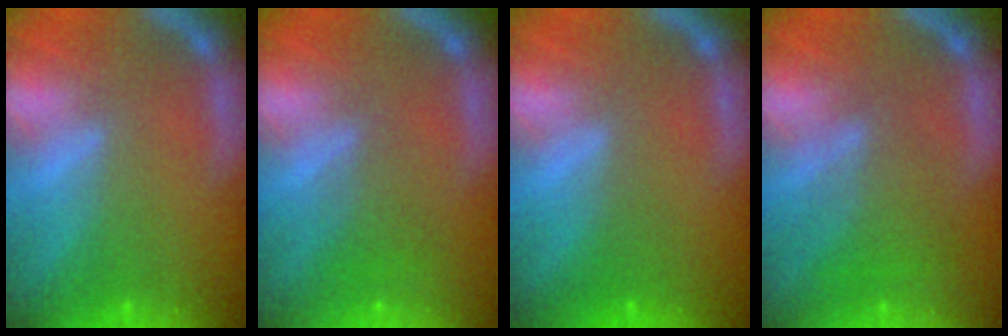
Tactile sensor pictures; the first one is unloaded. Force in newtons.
{"total": 2.0}
{"total": 1.0}
{"total": 4.0}